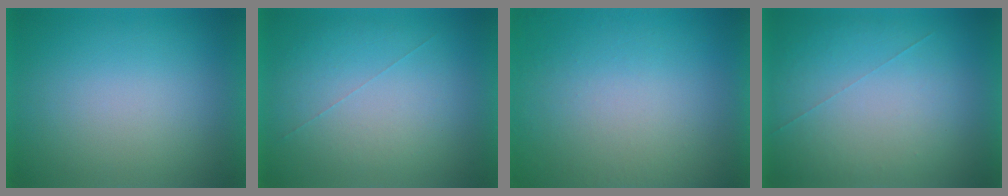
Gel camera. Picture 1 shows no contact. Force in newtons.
{"total": 1.0}
{"total": 1.2}
{"total": 1.0}